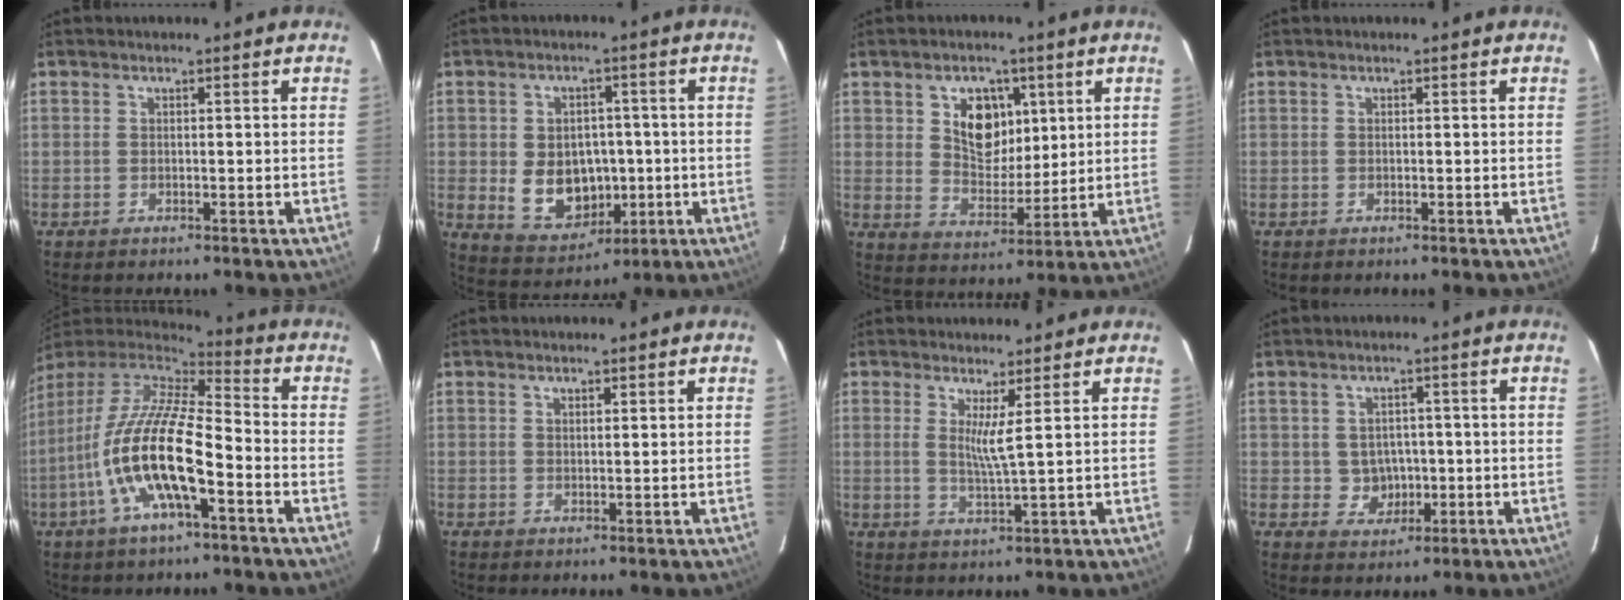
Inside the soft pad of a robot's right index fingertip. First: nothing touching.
{"total": 10.5, "force": [-1.3, 8.2, 6.3], "torque": [-0.137, 0.000, 0.003]}
{"total": 9.2, "force": [3.5, 6.4, 5.7], "torque": [-0.096, 0.005, 0.068]}
{"total": 0.0}
{"total": 17.9, "force": [-6.2, 4.7, 16.1], "torque": [-0.306, -0.019, -0.124]}
{"total": 1.1, "force": [0.8, 0.3, 0.7], "torque": [-0.011, 0.001, 0.014]}
{"total": 3.7, "force": [1.6, -0.8, 3.2], "torque": [-0.060, -0.016, 0.024]}
{"total": 4.5, "force": [-0.3, 4.3, 1.2], "torque": [-0.029, 0.013, 0.009]}